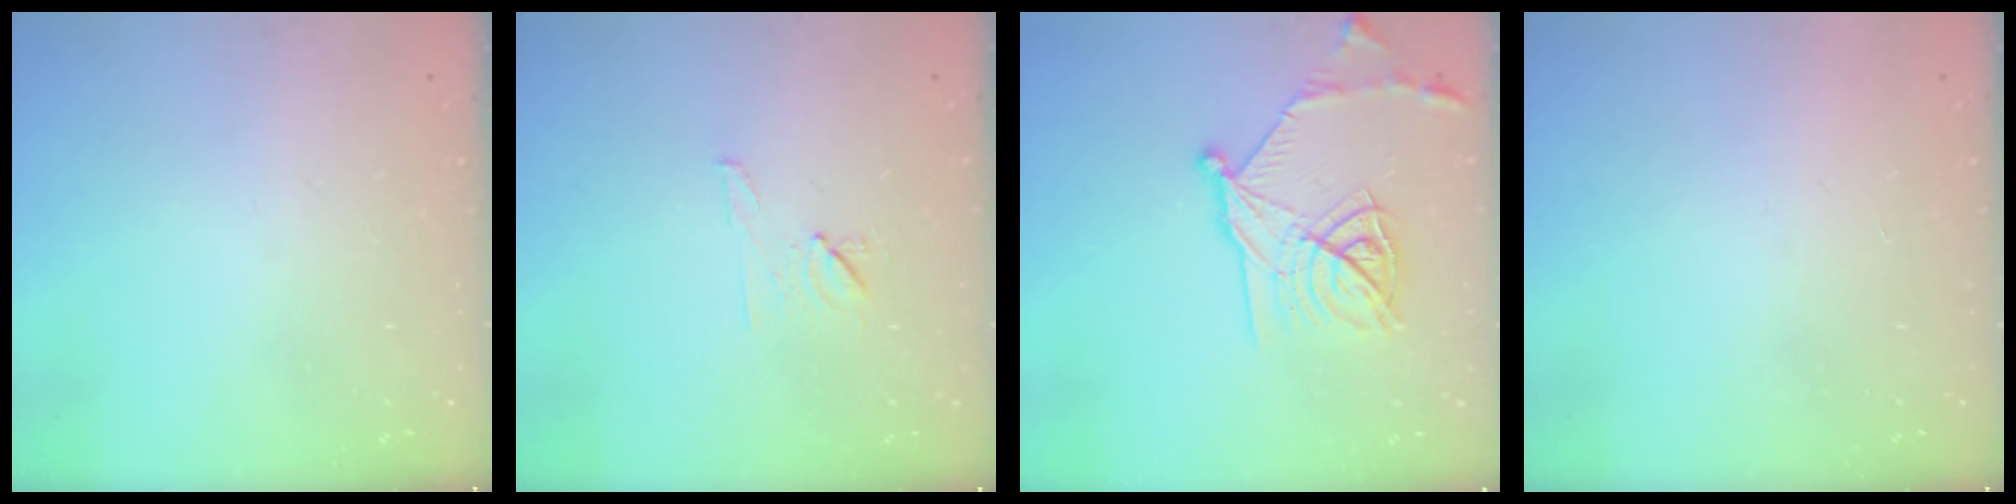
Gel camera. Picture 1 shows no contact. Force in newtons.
{"total": 6.4, "press": 6.4, "slide": 0.6}
{"total": 17.6, "press": 17.6, "slide": 0.9}
{"total": 1.6, "press": 1.6, "slide": 0.1}